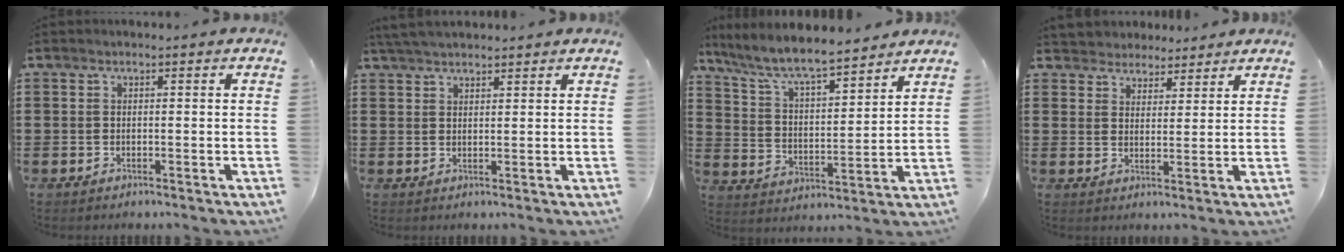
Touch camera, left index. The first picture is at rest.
{"total": 3.7, "force": [3.4, 0.6, 1.3], "torque": [-0.035, -0.001, 0.066]}
{"total": 7.8, "force": [7.1, 1.0, 3.2], "torque": [-0.091, -0.038, 0.121]}
{"total": 3.6, "force": [3.2, 1.5, -0.6], "torque": [-0.006, -0.005, 0.059]}